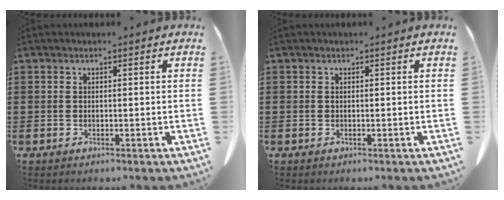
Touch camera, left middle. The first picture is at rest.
{"total": 0.0}